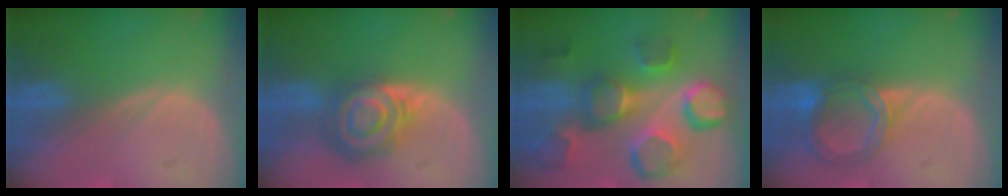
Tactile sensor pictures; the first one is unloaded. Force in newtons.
{"total": 8.0, "press": 7.1, "slide": 3.6}
{"total": 12.5, "press": 11.1, "slide": 5.7}
{"total": 6.4, "press": 5.7, "slide": 2.9}